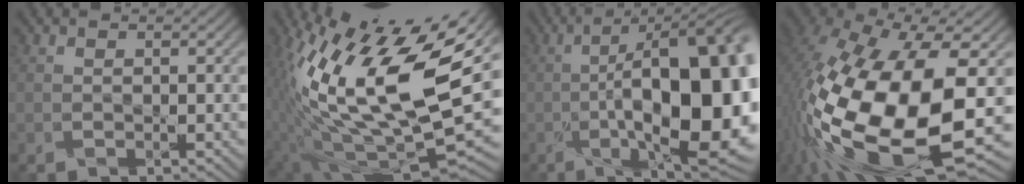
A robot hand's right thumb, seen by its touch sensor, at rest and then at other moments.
{"total": 19.7, "force": [3.5, 8.9, 17.2], "torque": [-0.335, -0.013, 0.069]}
{"total": 20.8, "force": [-3.3, 7.8, 19.0], "torque": [-0.262, 0.005, -0.054]}
{"total": 21.3, "force": [-4.8, 10.1, 18.1], "torque": [-0.406, -0.056, -0.063]}